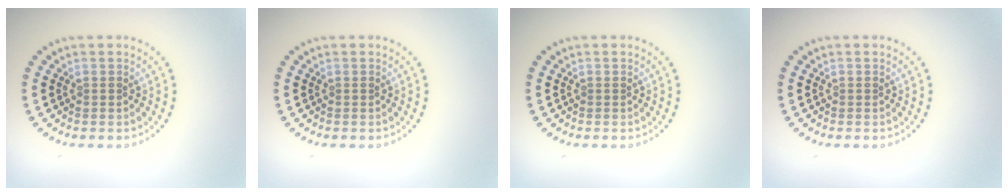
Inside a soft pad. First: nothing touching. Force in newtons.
{"total": 0.0}
{"total": 0.0}
{"total": 0.0}